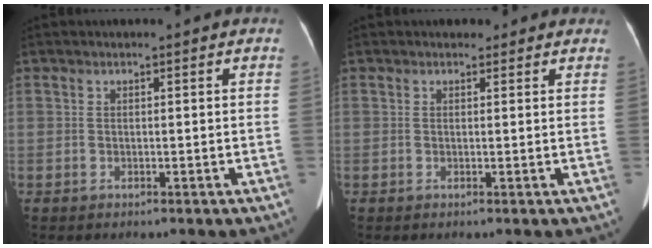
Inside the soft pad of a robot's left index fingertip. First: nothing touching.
{"total": 1.8, "force": [1.3, 1.2, 0.3], "torque": [0.003, 0.007, 0.012]}